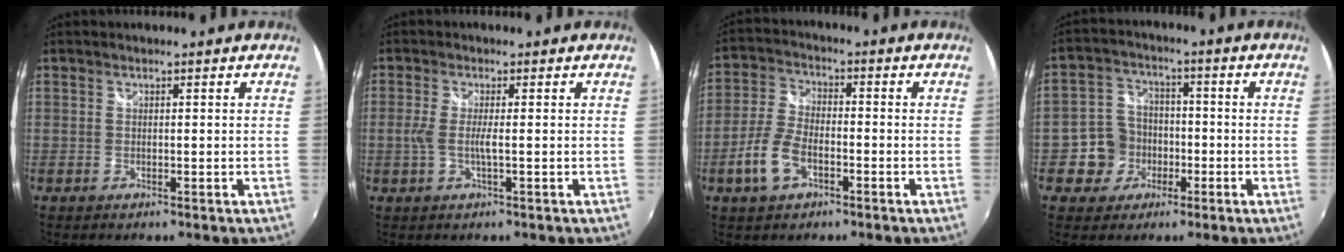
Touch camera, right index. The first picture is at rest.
{"total": 3.0, "force": [-0.5, -0.2, 3.0], "torque": [-0.064, -0.003, -0.013]}
{"total": 7.8, "force": [-3.6, 4.1, 5.6], "torque": [-0.127, 0.003, -0.067]}
{"total": 7.4, "force": [-2.6, 6.8, 1.4], "torque": [-0.048, 0.025, -0.039]}